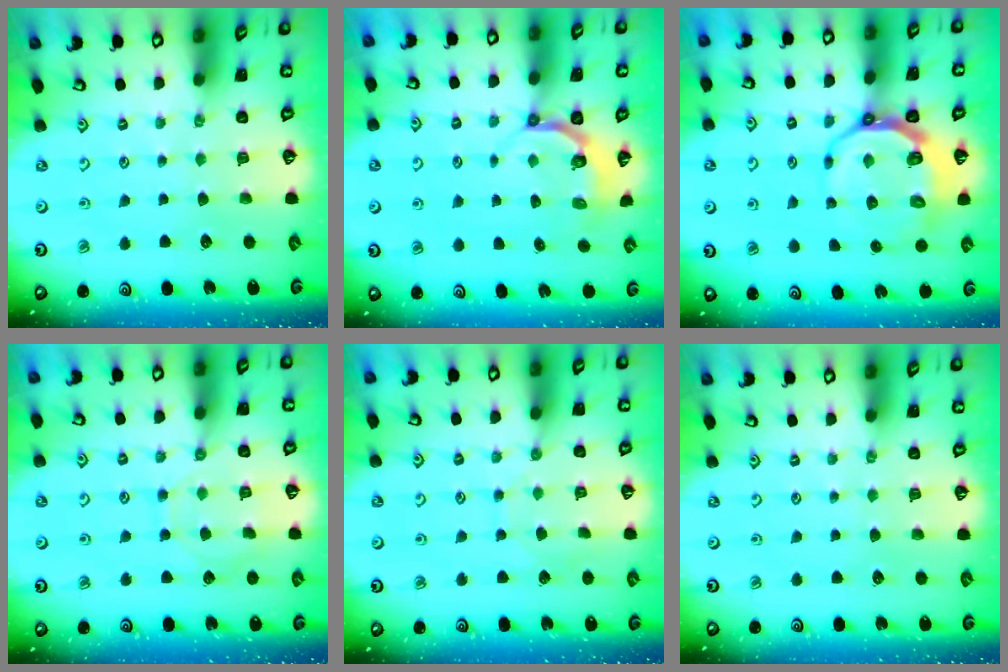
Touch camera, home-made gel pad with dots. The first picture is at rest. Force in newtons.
{"total": 4.5, "press": 3.7, "slide": 2.6}
{"total": 9.7, "press": 9.0, "slide": 3.8}
{"total": 9.0, "press": 9.0, "slide": 1.0}
{"total": 4.7, "press": 4.7, "slide": 0.4}
{"total": 0.0}